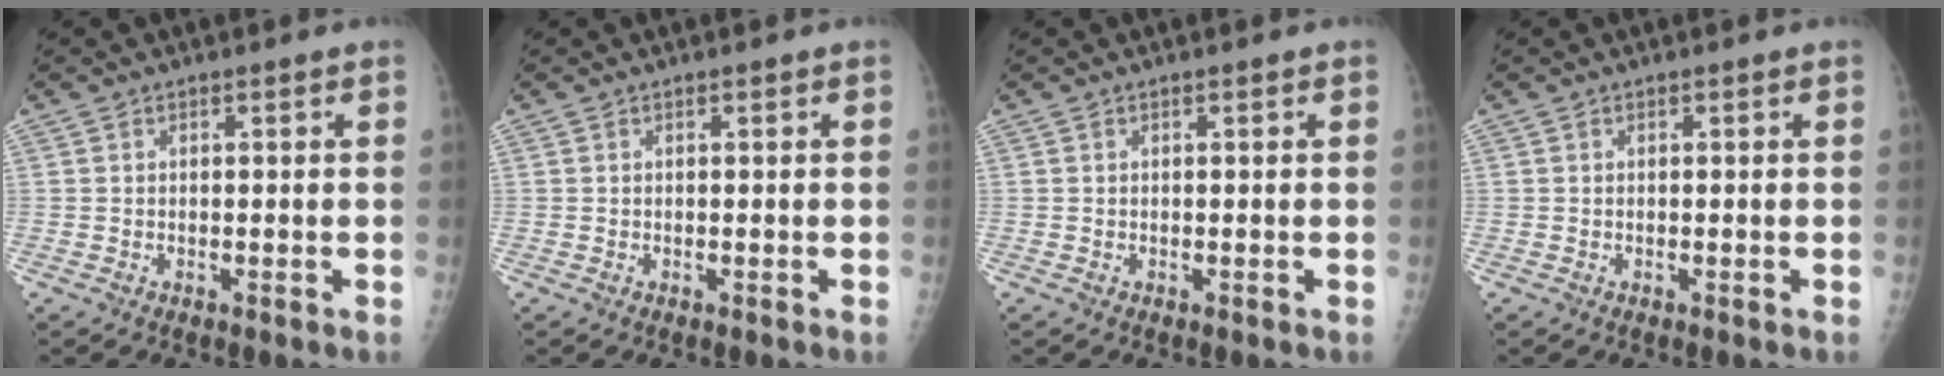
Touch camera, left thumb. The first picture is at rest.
{"total": 0.0}
{"total": 0.0}
{"total": 0.0}